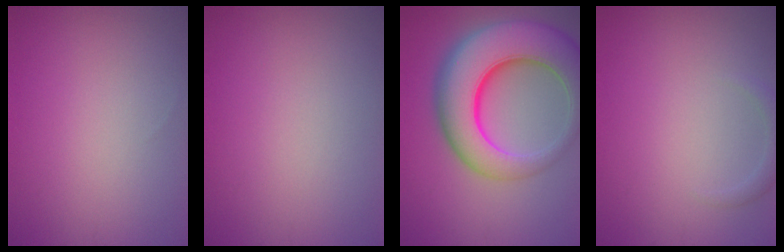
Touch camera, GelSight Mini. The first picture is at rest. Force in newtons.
{"total": 0.0}
{"total": 11.2, "press": 11.1, "slide": 0.5}
{"total": 1.2, "press": 1.2, "slide": 0.2}